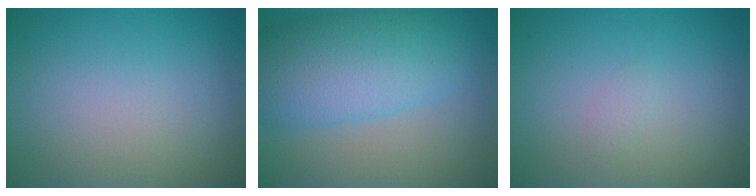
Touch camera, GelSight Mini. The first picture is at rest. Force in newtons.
{"total": 8.3, "press": 8.3, "slide": 0.1}
{"total": 0.6, "press": 0.6, "slide": 0.1}